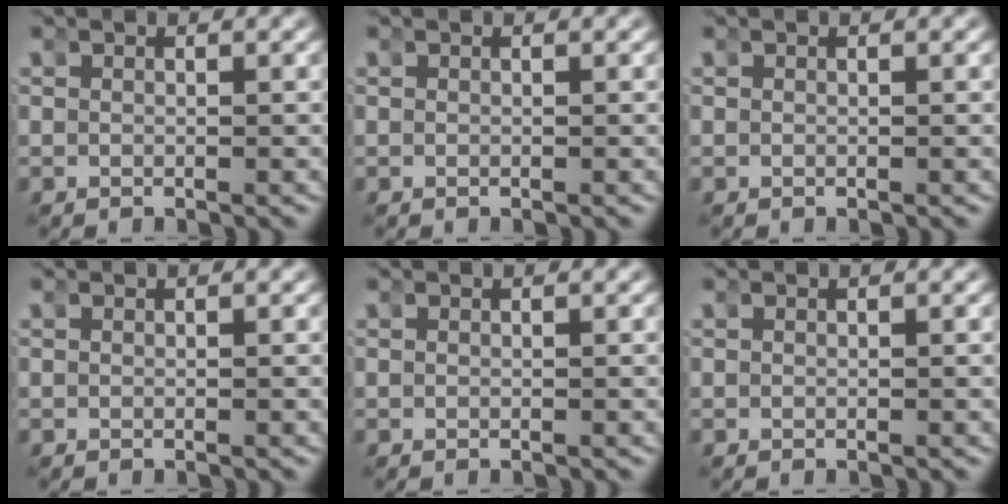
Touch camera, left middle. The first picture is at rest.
{"total": 0.0}
{"total": 0.0}
{"total": 0.0}
{"total": 0.0}
{"total": 0.0}